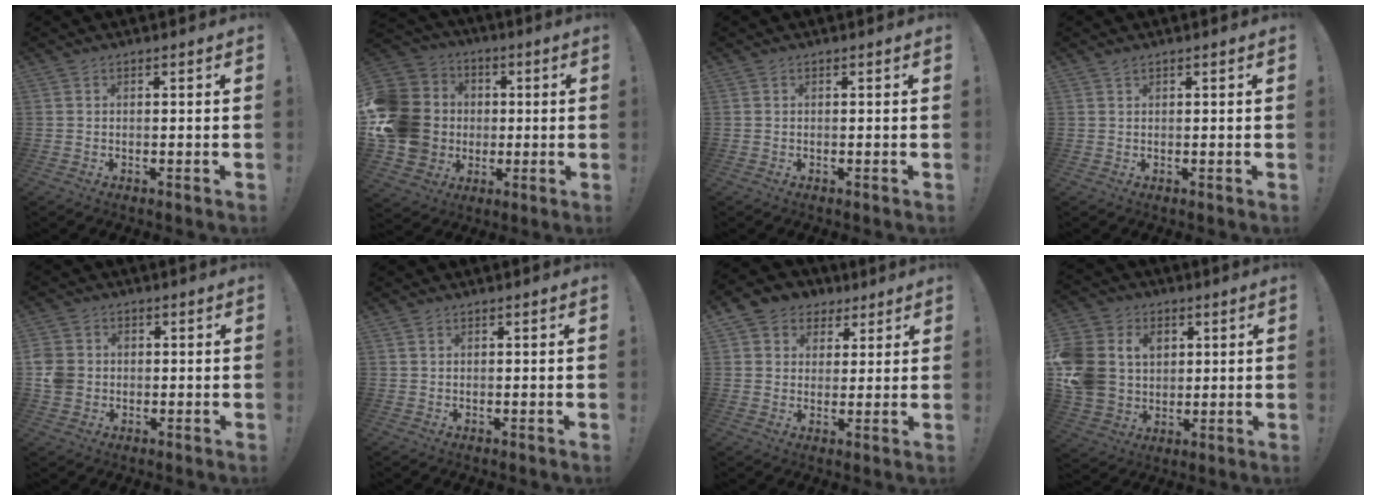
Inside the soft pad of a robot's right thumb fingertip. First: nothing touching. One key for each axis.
{"total": 18.9, "fx": -0.8, "fy": 16.5, "fz": 9.1, "tx": -0.173, "ty": 0.013, "tz": 0.018}
{"total": 0.0}
{"total": 0.7, "fx": 0.6, "fy": 0.1, "fz": 0.3, "tx": 0.000, "ty": -0.001, "tz": 0.010}
{"total": 6.6, "fx": -0.6, "fy": 5.9, "fz": 2.8, "tx": -0.058, "ty": 0.007, "tz": -0.010}
{"total": 0.7, "fx": 0.5, "fy": 0.4, "fz": 0.2, "tx": 0.004, "ty": -0.002, "tz": 0.007}
{"total": 6.5, "fx": 2.4, "fy": 5.9, "fz": 1.2, "tx": -0.008, "ty": -0.013, "tz": 0.051}
{"total": 15.3, "fx": 3.5, "fy": 12.7, "fz": 7.8, "tx": -0.154, "ty": -0.013, "tz": 0.072}